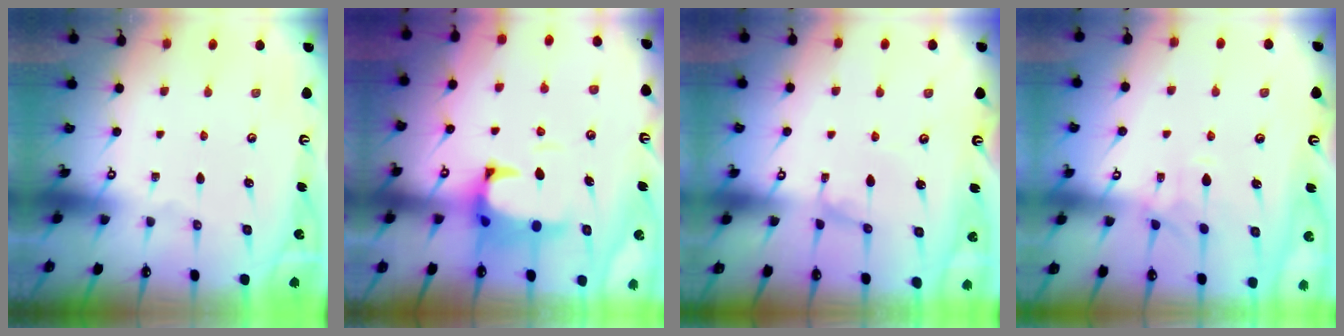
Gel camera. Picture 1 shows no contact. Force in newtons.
{"total": 2.6, "press": 2.4, "slide": 1.1}
{"total": 0.7, "press": 0.5, "slide": 0.4}
{"total": 0.8, "press": 0.0, "slide": 0.8}